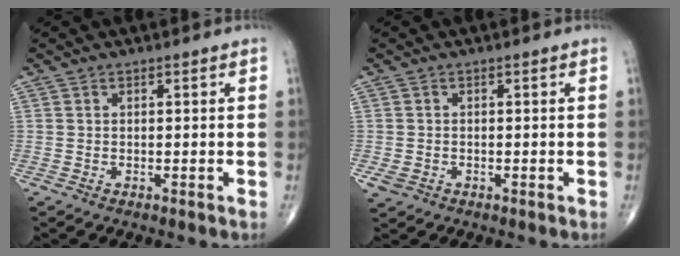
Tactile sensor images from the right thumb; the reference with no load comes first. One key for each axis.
{"total": 2.3, "fx": -0.9, "fy": 1.8, "fz": 1.1, "tx": -0.020, "ty": 0.003, "tz": -0.010}